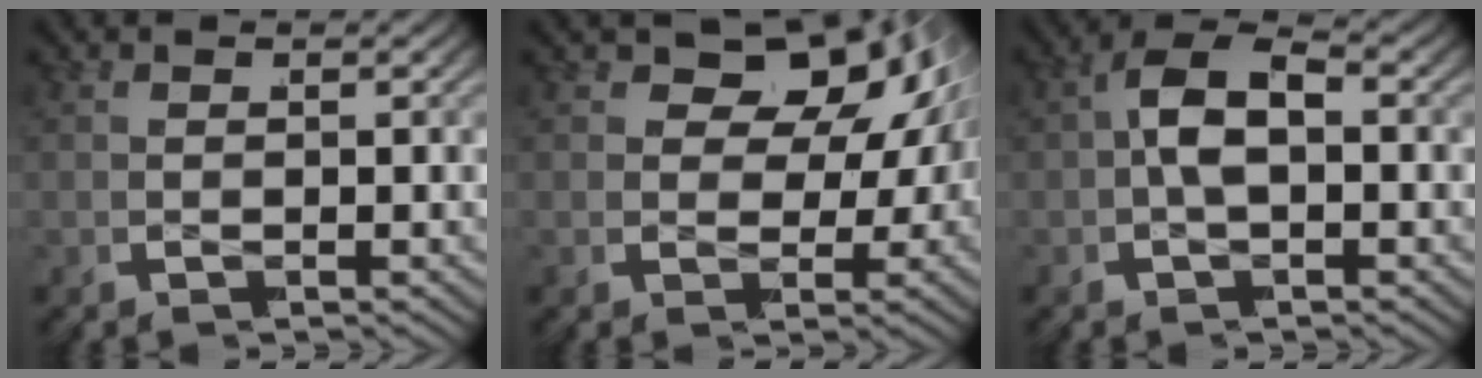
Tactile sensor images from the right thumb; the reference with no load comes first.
{"total": 10.3, "force": [2.1, 6.8, 7.5], "torque": [-0.105, 0.003, 0.025]}
{"total": 6.2, "force": [-0.2, 3.6, 5.0], "torque": [-0.091, 0.003, -0.010]}